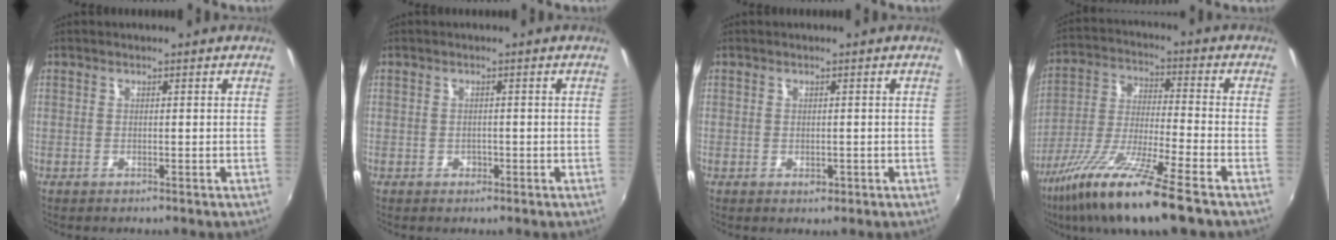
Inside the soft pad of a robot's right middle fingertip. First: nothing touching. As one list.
[{"total": 0.6, "force": [-0.3, 0.4, 0.0], "torque": [0.000, -0.002, -0.004]}, {"total": 1.1, "force": [-0.3, 0.9, 0.6], "torque": [-0.004, -0.004, -0.005]}, {"total": 16.6, "force": [-11.2, 1.2, 12.3], "torque": [-0.250, -0.038, -0.205]}]